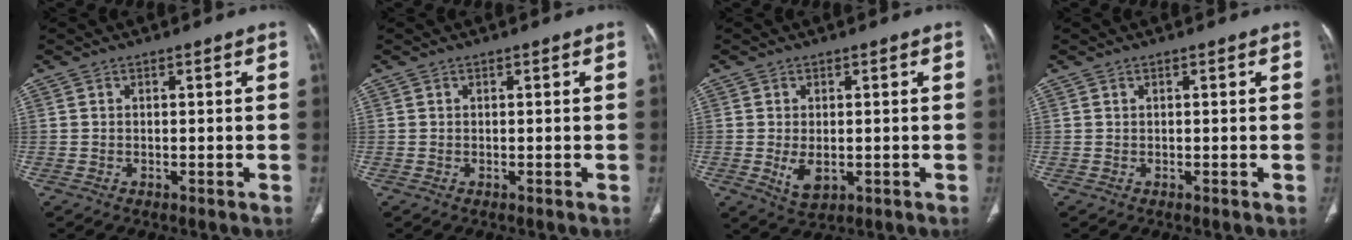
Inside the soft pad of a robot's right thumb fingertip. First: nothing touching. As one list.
[{"total": 0.0}, {"total": 4.6, "force": [-0.8, 2.7, 3.7], "torque": [-0.065, -0.009, -0.005]}, {"total": 0.0}]